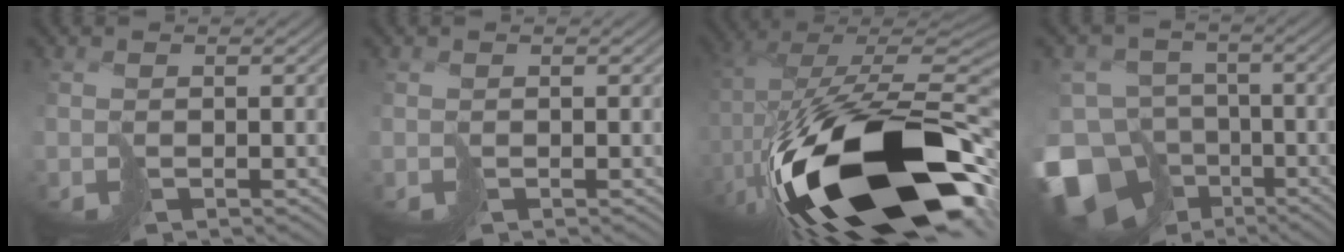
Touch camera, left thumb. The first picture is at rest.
{"total": 0.0}
{"total": 22.4, "force": [-8.2, 10.6, 18.0], "torque": [-0.359, -0.040, -0.121]}
{"total": 18.0, "force": [-8.9, 13.3, 8.3], "torque": [-0.229, -0.038, -0.133]}